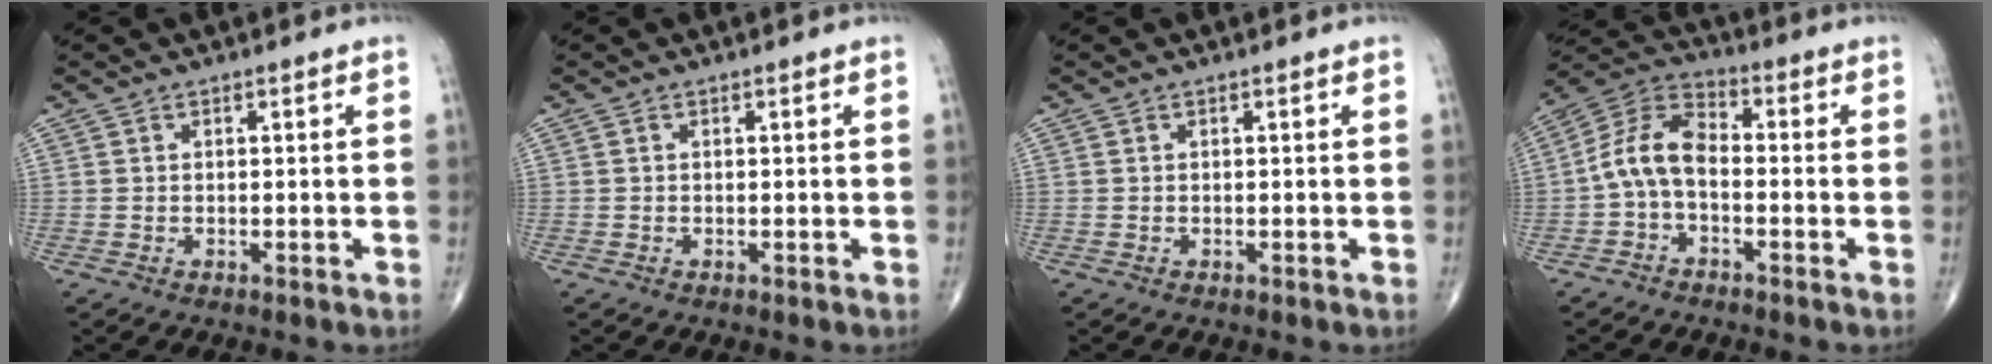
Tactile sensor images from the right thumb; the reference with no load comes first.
{"total": 0.0}
{"total": 0.0}
{"total": 8.8, "force": [-1.6, 5.1, 6.9], "torque": [-0.129, 0.035, -0.047]}